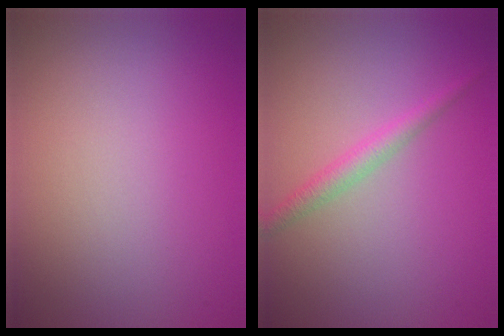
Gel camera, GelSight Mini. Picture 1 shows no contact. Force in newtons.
{"total": 1.8, "press": 1.8, "slide": 0.1}